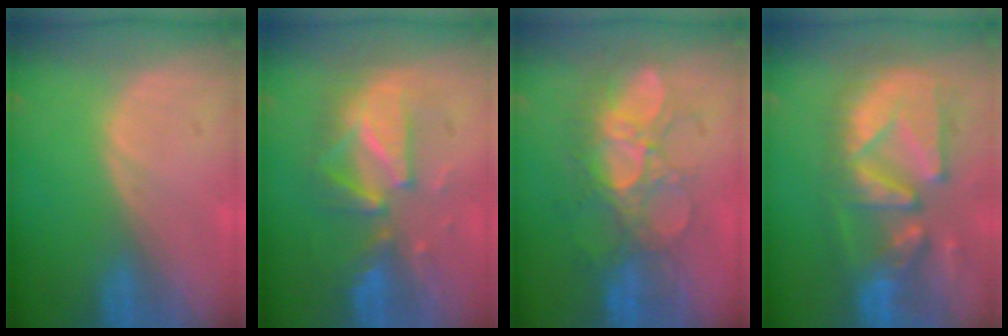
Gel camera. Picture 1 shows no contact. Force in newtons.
{"total": 8.0, "press": 8.0, "slide": 0.6}
{"total": 8.6, "press": 8.3, "slide": 2.2}
{"total": 12.3, "press": 11.0, "slide": 5.6}